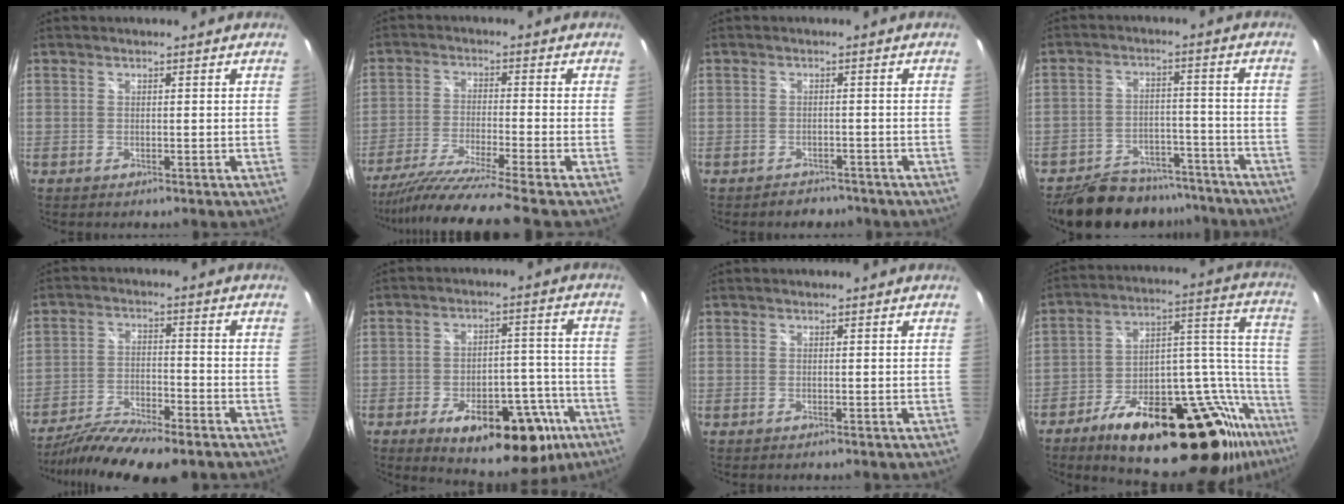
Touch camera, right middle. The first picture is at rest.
{"total": 12.4, "force": [-10.5, -2.4, 6.1], "torque": [-0.127, -0.035, -0.185]}
{"total": 3.8, "force": [-3.1, 2.1, 0.4], "torque": [-0.011, 0.004, -0.042]}
{"total": 16.8, "force": [-14.0, 7.3, 5.8], "torque": [-0.130, 0.017, -0.185]}
{"total": 13.7, "force": [-11.2, 2.8, 7.4], "torque": [-0.159, -0.038, -0.196]}
{"total": 20.0, "force": [-11.0, 9.8, 13.5], "torque": [-0.193, 0.013, -0.131]}
{"total": 0.0}
{"total": 33.2, "force": [-20.8, 10.0, 23.9], "torque": [-0.300, 0.019, -0.304]}